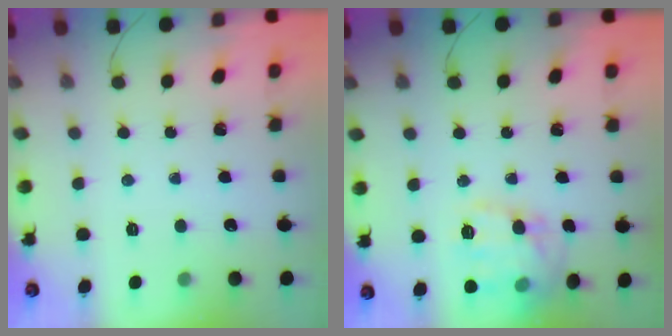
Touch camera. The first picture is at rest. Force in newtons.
{"total": 16.0, "press": 16.0, "slide": 0.6}